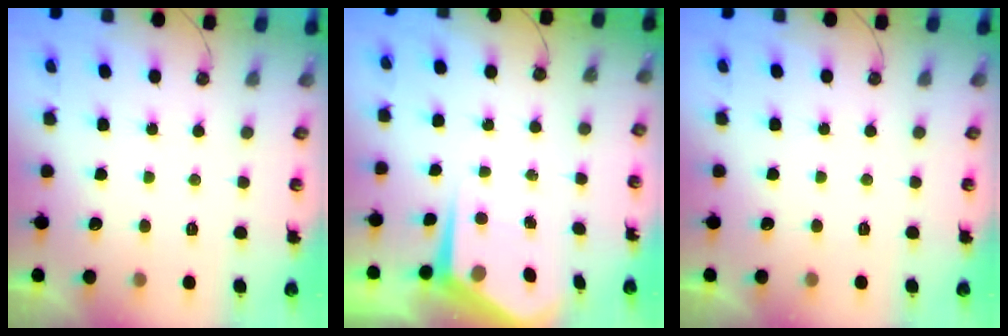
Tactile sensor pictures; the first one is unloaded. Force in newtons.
{"total": 6.1, "press": 6.1, "slide": 0.2}
{"total": 0.0}